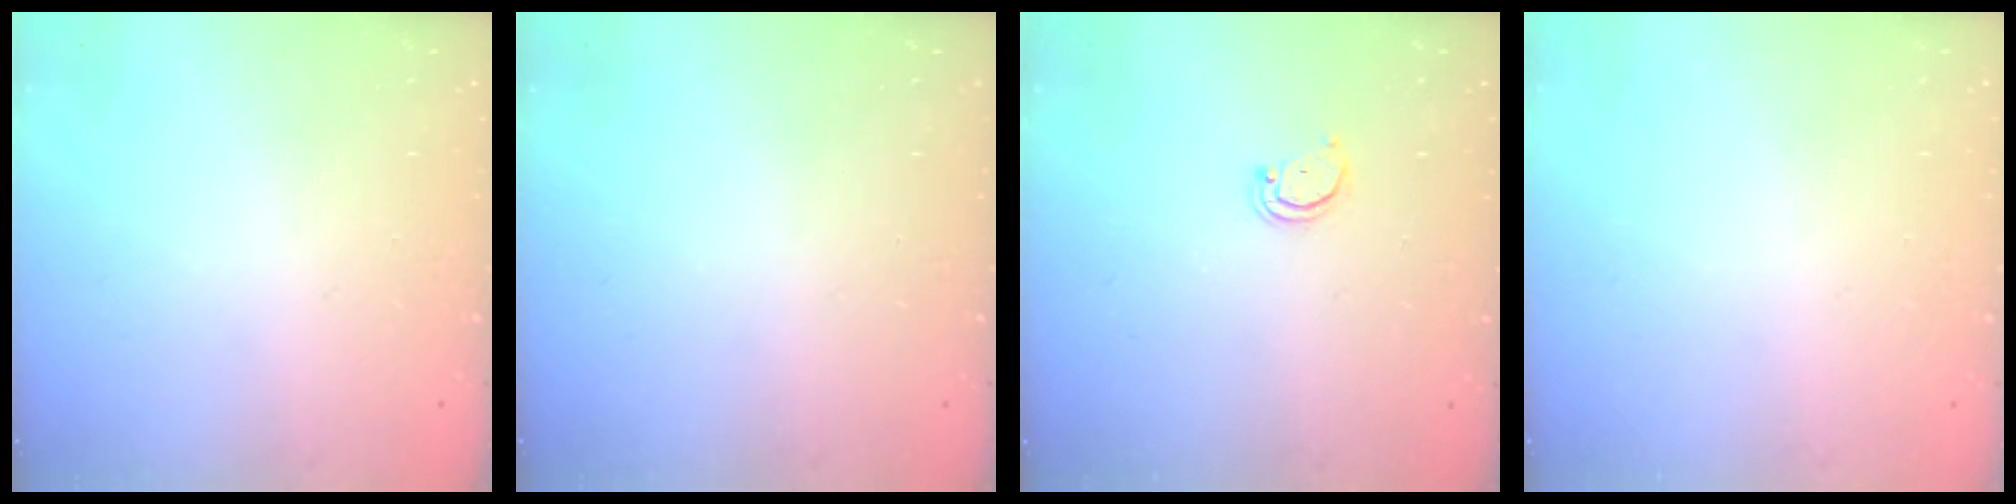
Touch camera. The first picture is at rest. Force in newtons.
{"total": 0.0}
{"total": 2.1, "press": 2.1, "slide": 0.2}
{"total": 0.0}